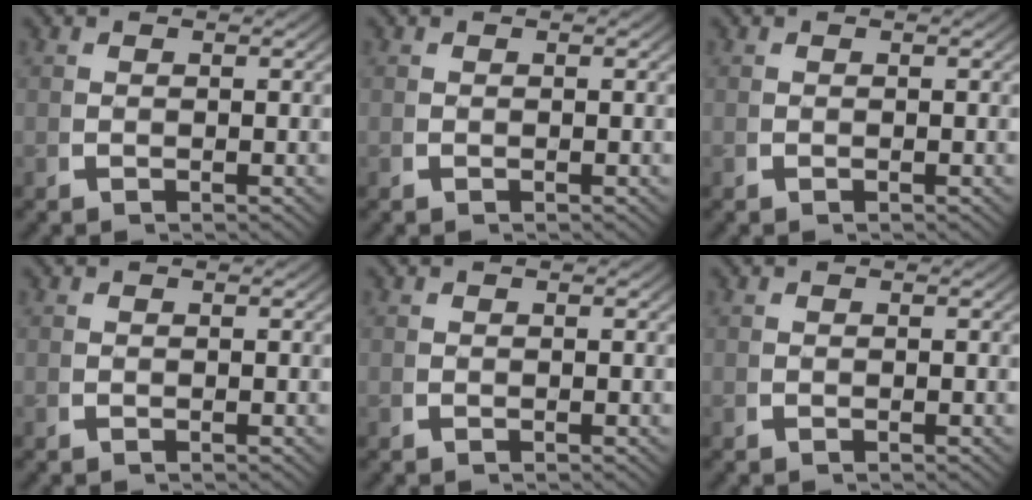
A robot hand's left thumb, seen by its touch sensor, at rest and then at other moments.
{"total": 0.0}
{"total": 0.0}
{"total": 0.0}
{"total": 0.0}
{"total": 0.0}